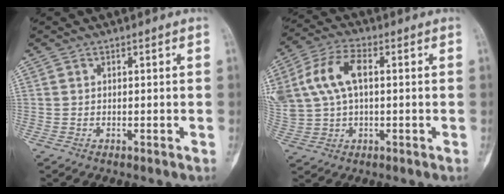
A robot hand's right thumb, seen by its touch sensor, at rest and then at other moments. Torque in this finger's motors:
{"motor_torque": [1.57, 1.68, 1.32, 0.00, 0.16]}